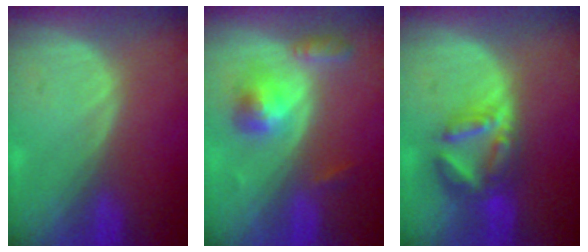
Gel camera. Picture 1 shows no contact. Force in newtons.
{"total": 5.3, "press": 5.0, "slide": 1.6}
{"total": 7.2, "press": 6.2, "slide": 3.5}